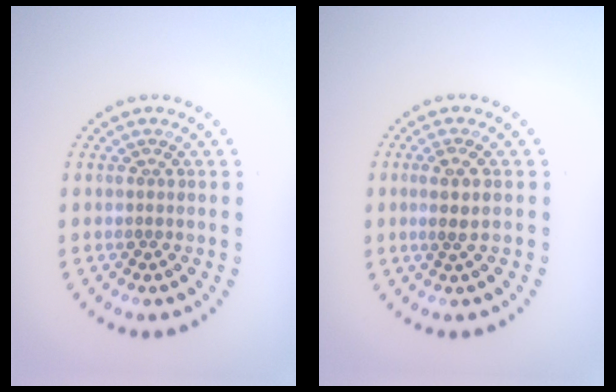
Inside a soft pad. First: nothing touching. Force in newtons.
{"total": 1.4, "press": 1.2, "slide": 0.7}